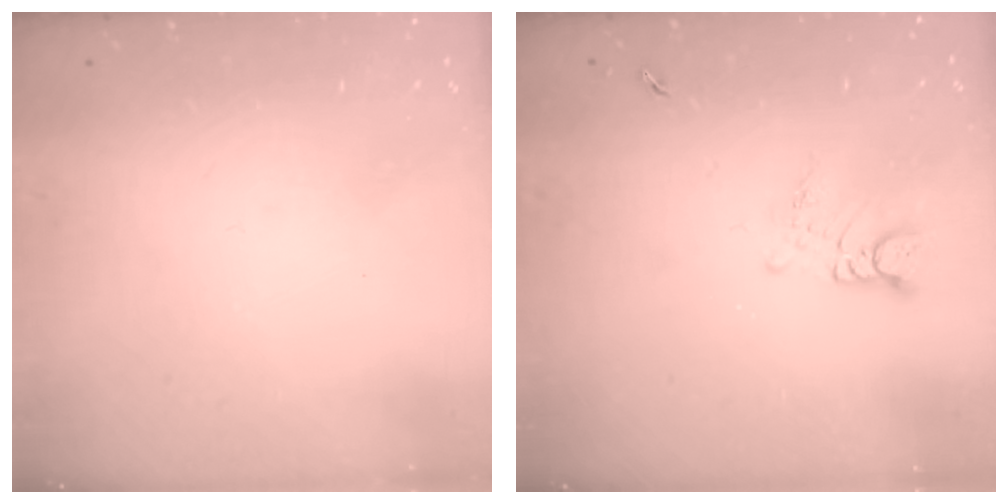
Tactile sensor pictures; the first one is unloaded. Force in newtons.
{"total": 2.7, "press": 2.7, "slide": 0.3}